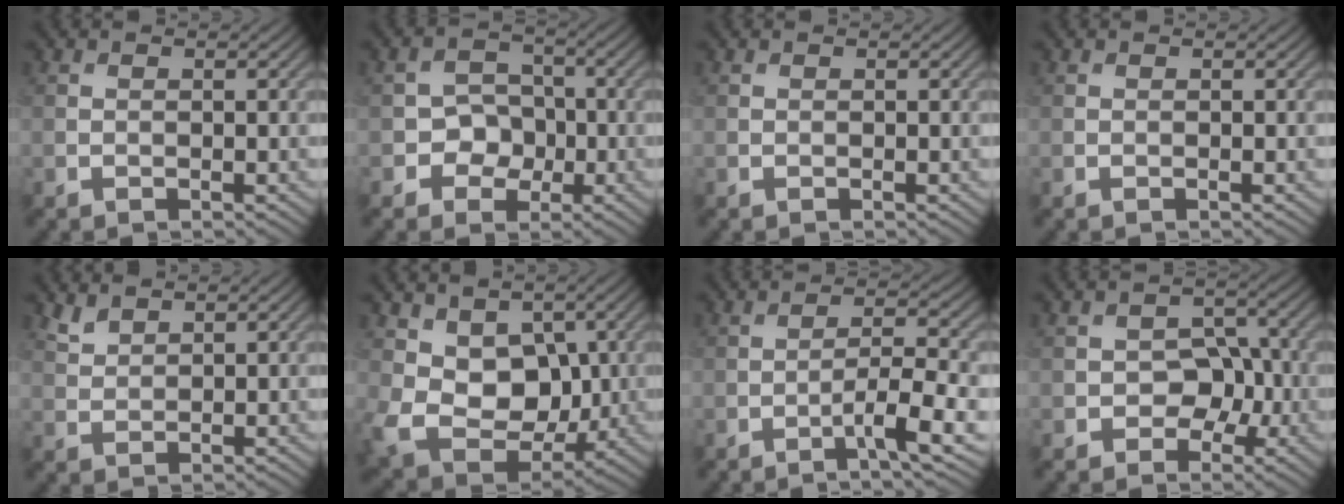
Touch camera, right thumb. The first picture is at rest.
{"total": 4.2, "force": [-1.4, 3.6, 1.7], "torque": [-0.016, 0.004, -0.035]}
{"total": 0.0}
{"total": 0.0}
{"total": 2.1, "force": [1.8, 0.7, 0.8], "torque": [-0.024, 0.001, 0.043]}
{"total": 9.9, "force": [1.9, 7.5, 6.2], "torque": [-0.137, -0.026, 0.029]}
{"total": 5.2, "force": [-2.5, 0.6, 4.5], "torque": [-0.075, 0.009, -0.054]}
{"total": 4.5, "force": [-1.7, 3.5, 2.4], "torque": [-0.021, 0.011, -0.037]}